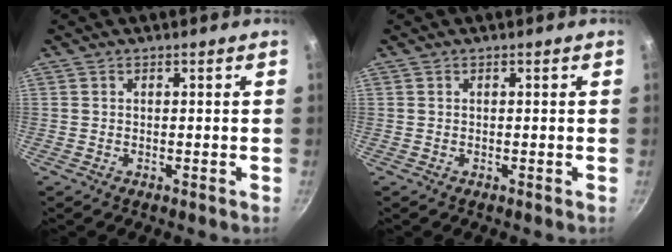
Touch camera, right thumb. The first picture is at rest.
{"total": 0.0}